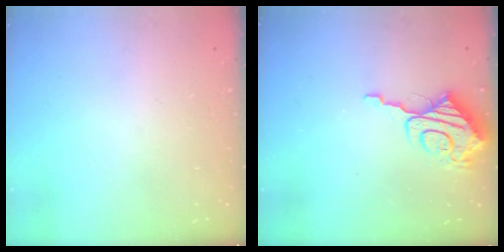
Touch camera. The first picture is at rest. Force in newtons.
{"total": 10.4, "press": 10.4, "slide": 1.2}